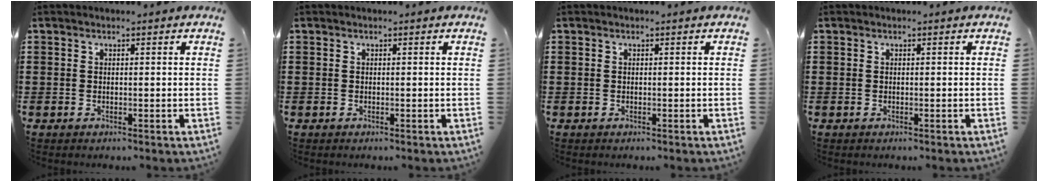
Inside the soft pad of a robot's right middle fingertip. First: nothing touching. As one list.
[{"total": 0.0}, {"total": 0.0}, {"total": 0.0}]